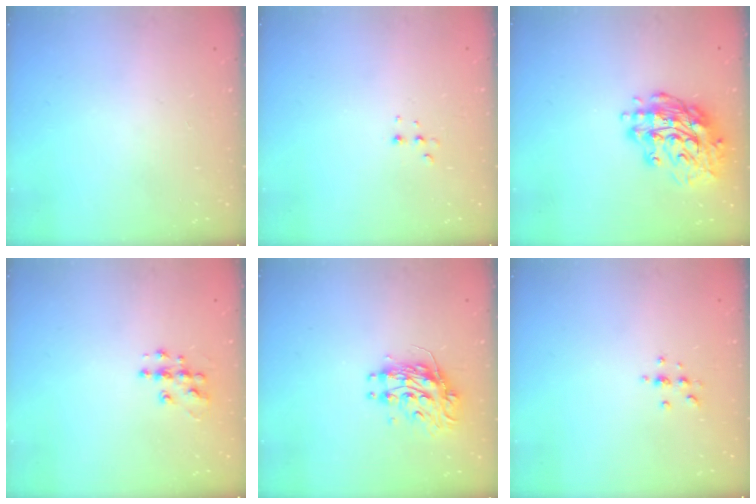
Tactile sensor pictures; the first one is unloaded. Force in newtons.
{"total": 4.2, "press": 4.1, "slide": 0.9}
{"total": 16.6, "press": 16.6, "slide": 1.6}
{"total": 8.3, "press": 8.2, "slide": 0.5}
{"total": 10.1, "press": 10.0, "slide": 0.9}
{"total": 2.9, "press": 2.9, "slide": 0.4}